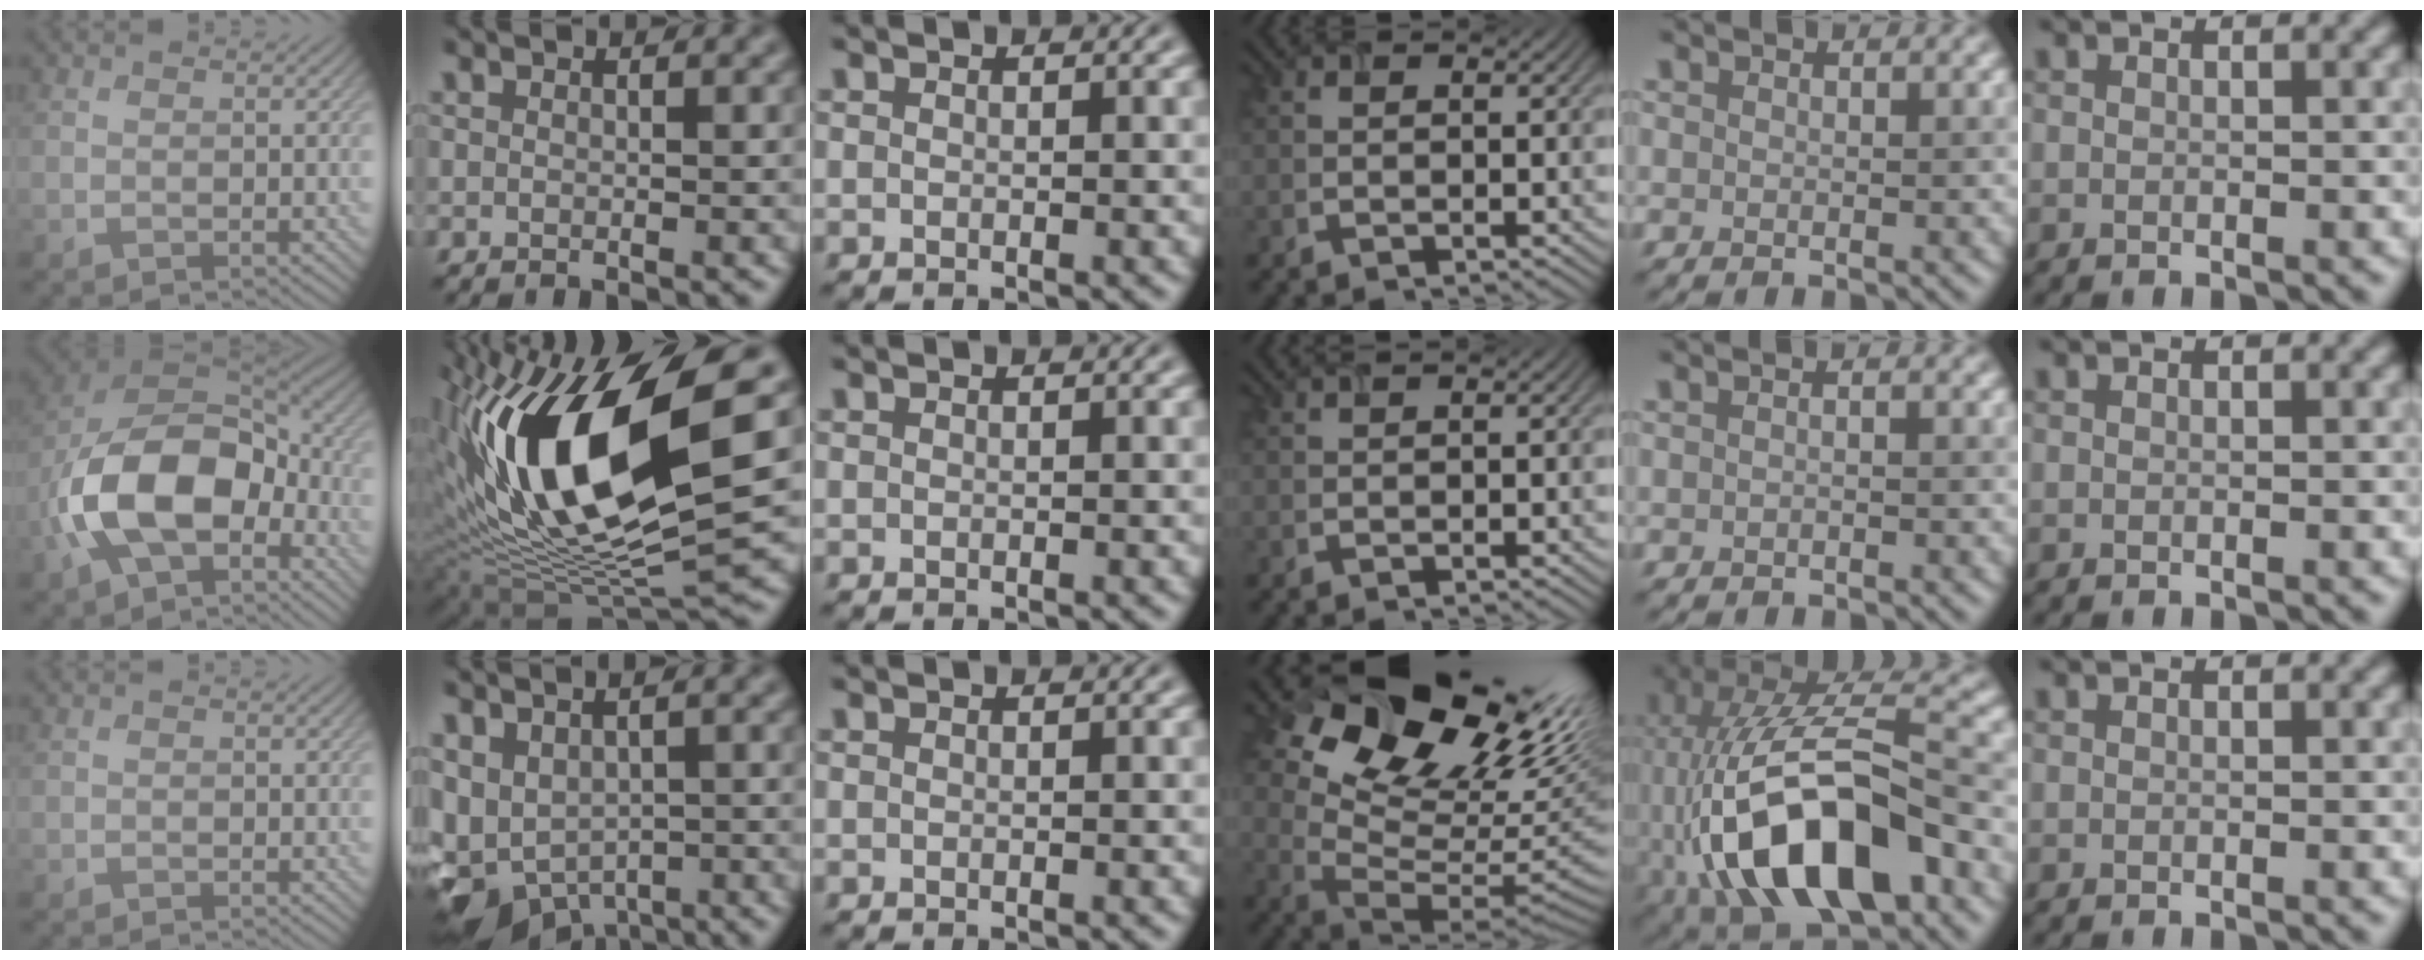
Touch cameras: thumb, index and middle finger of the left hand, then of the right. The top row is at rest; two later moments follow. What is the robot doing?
{"motion": "extract", "object": "airpods case & airpods"}